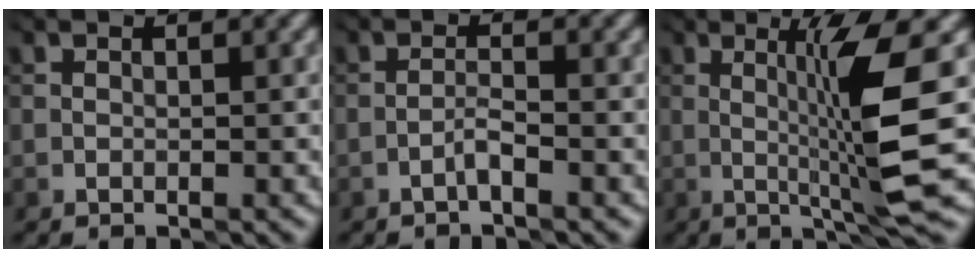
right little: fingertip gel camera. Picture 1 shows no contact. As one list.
[{"total": 1.2, "force": [-0.8, -0.1, 0.8], "torque": [-0.018, 0.007, -0.018]}, {"total": 7.0, "force": [0.6, 0.3, 7.0], "torque": [-0.123, -0.005, 0.019]}]